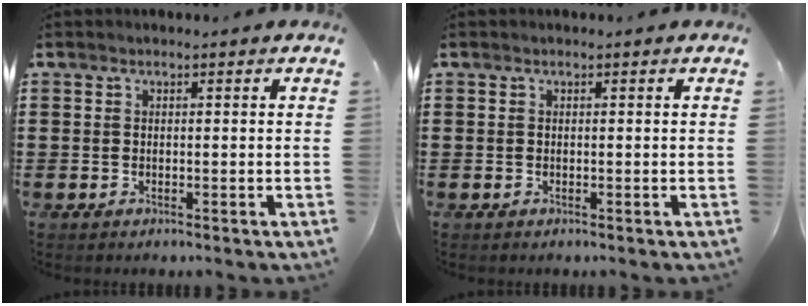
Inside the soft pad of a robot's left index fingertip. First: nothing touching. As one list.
[{"total": 0.0}]